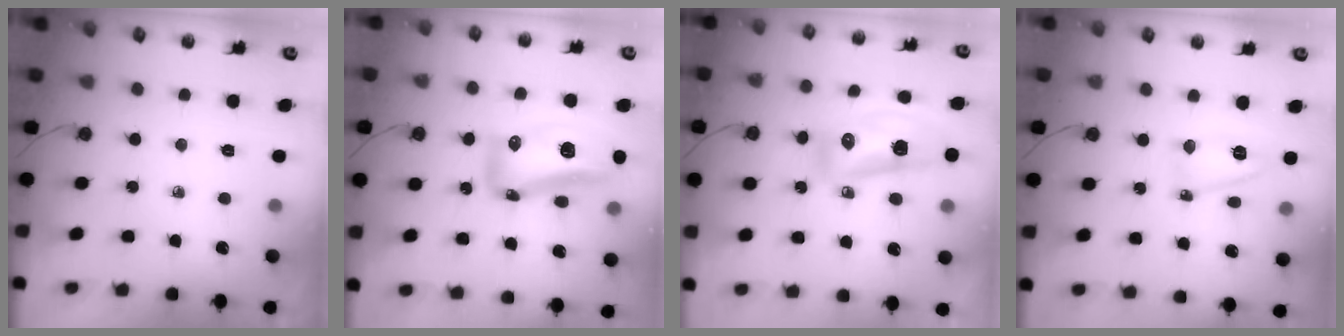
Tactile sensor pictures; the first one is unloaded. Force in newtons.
{"total": 30.0, "press": 22.1, "slide": 20.4}
{"total": 14.8, "press": 14.7, "slide": 1.7}
{"total": 7.0, "press": 6.9, "slide": 0.6}